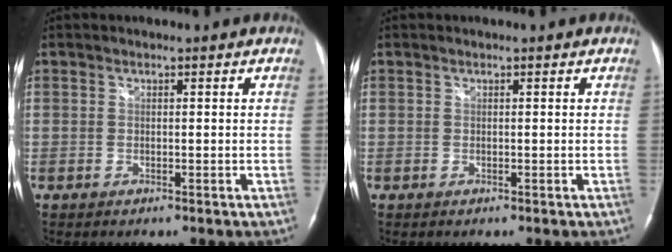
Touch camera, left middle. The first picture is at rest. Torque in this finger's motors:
{"motor_torque": [0.53, -0.45, 0.09, 0.01]}